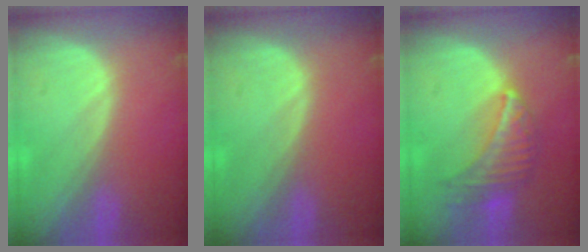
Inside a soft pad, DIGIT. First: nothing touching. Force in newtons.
{"total": 0.0}
{"total": 6.8, "press": 6.7, "slide": 1.4}